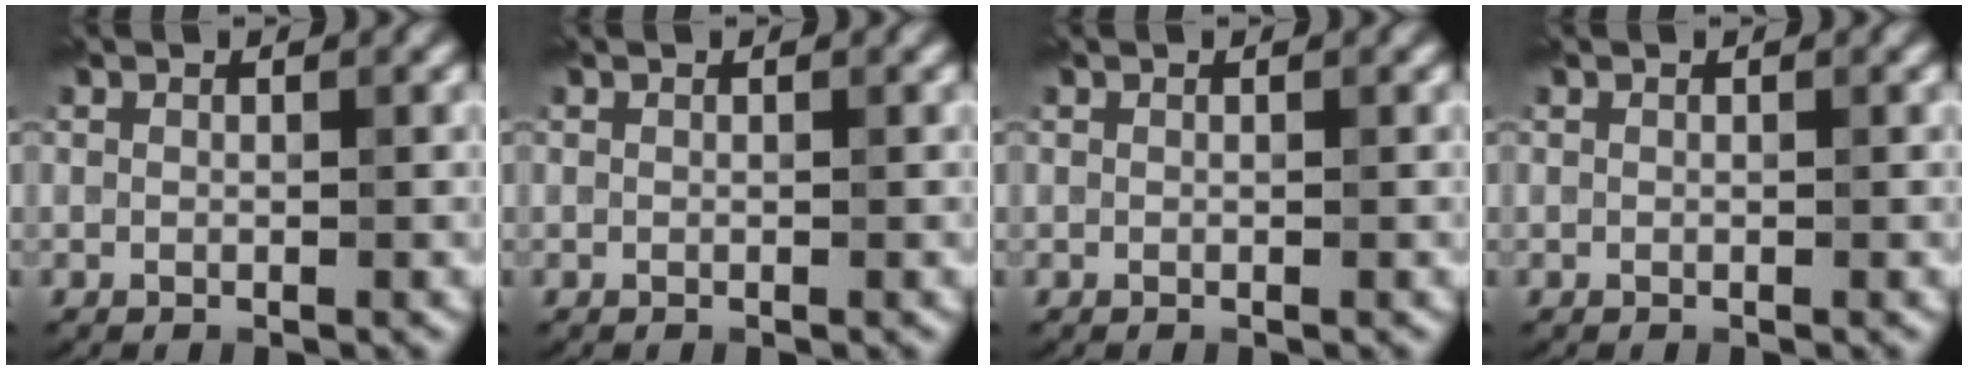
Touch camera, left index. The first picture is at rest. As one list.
[{"total": 0.0}, {"total": 0.0}, {"total": 0.0}]